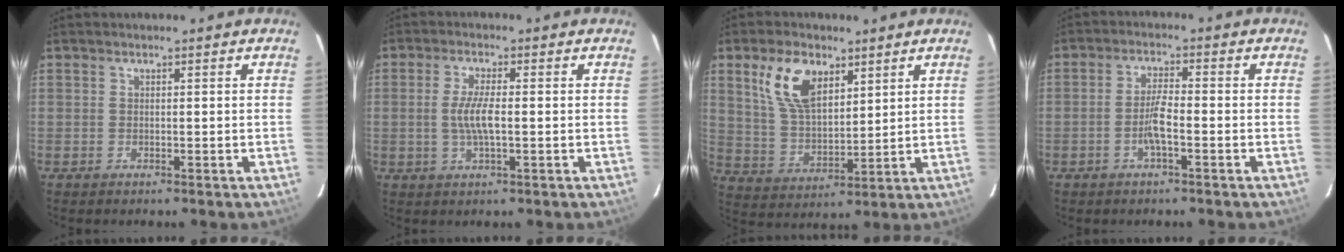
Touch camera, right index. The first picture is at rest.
{"total": 5.1, "force": [-0.4, 1.0, 4.9], "torque": [-0.095, -0.003, -0.006]}
{"total": 11.6, "force": [5.8, 6.3, 7.8], "torque": [-0.152, 0.016, 0.123]}
{"total": 4.2, "force": [-1.8, 0.5, 3.7], "torque": [-0.077, 0.003, -0.034]}